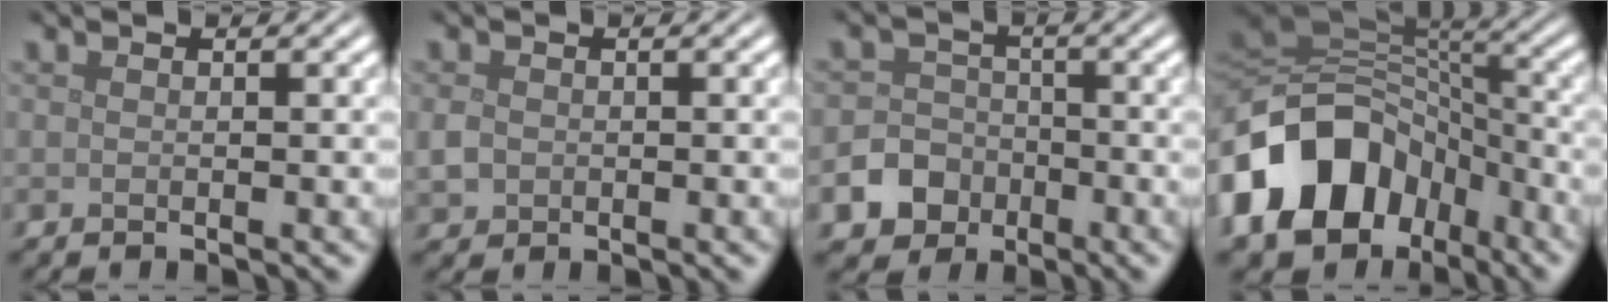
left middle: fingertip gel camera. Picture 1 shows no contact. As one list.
[{"total": 1.5, "force": [-0.1, 1.3, 0.7], "torque": [-0.016, -0.004, -0.005]}, {"total": 5.8, "force": [-3.0, 4.9, 1.2], "torque": [0.003, -0.013, -0.073]}, {"total": 14.8, "force": [-6.1, 10.9, 7.9], "torque": [-0.167, -0.007, -0.111]}]